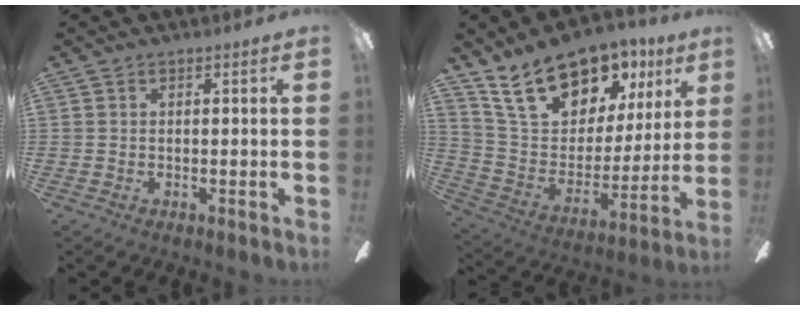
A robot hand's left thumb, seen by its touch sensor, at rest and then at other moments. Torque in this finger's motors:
{"motor_torque": [1.91, 1.90, 1.23, -1.54, 0.35]}